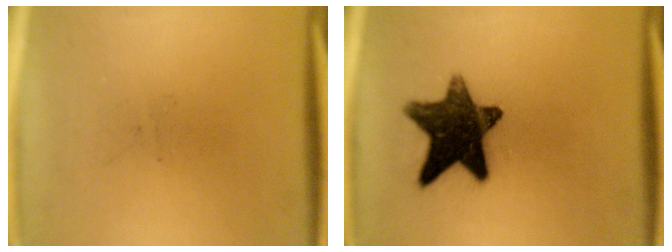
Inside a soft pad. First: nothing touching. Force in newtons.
{"total": 13.7}